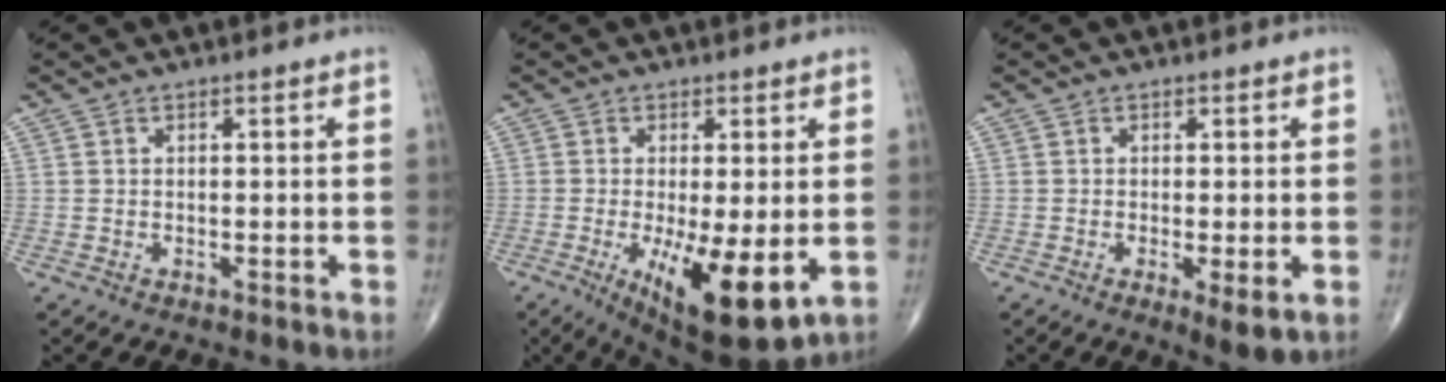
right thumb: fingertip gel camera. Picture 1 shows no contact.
{"total": 13.0, "force": [-3.2, 3.9, 11.9], "torque": [-0.192, -0.029, -0.038]}
{"total": 4.0, "force": [-1.1, 0.9, 3.8], "torque": [-0.065, -0.015, -0.019]}